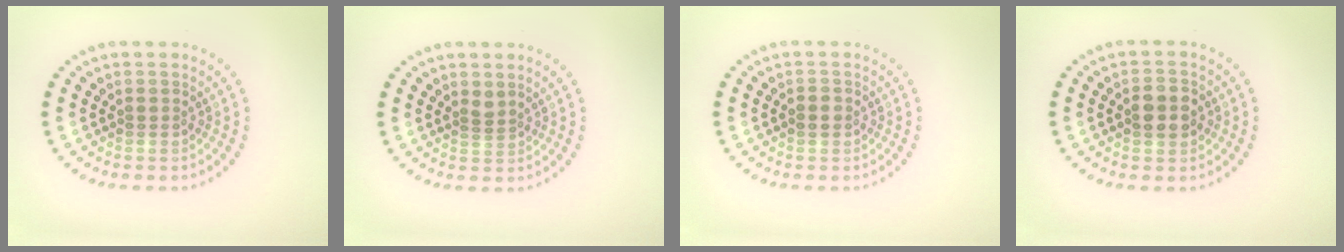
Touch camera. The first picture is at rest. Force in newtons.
{"total": 0.9, "press": 0.5, "slide": 0.7}
{"total": 1.2, "press": 1.1, "slide": 0.2}
{"total": 2.6, "press": 2.6, "slide": 0.0}